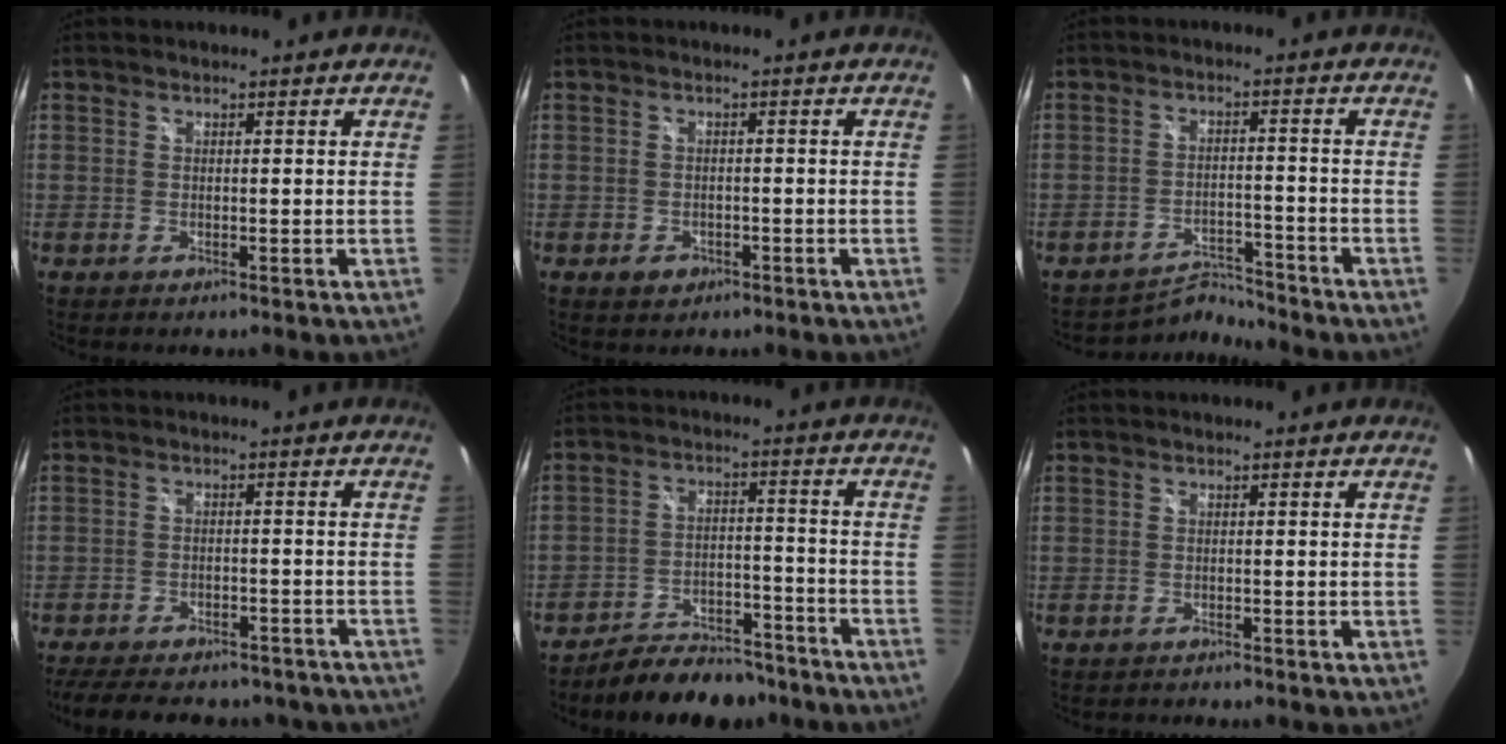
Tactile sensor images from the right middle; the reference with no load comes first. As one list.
[{"total": 2.7, "force": [-1.4, 2.1, 0.9], "torque": [-0.020, -0.003, -0.019]}, {"total": 5.6, "force": [-5.4, -0.3, -1.4], "torque": [0.009, 0.015, -0.092]}, {"total": 19.8, "force": [-16.4, 7.5, 8.3], "torque": [-0.177, -0.007, -0.210]}, {"total": 12.3, "force": [-10.9, 4.3, 3.8], "torque": [-0.076, 0.012, -0.150]}, {"total": 1.2, "force": [-1.2, 0.3, 0.1], "torque": [-0.006, -0.006, -0.018]}]